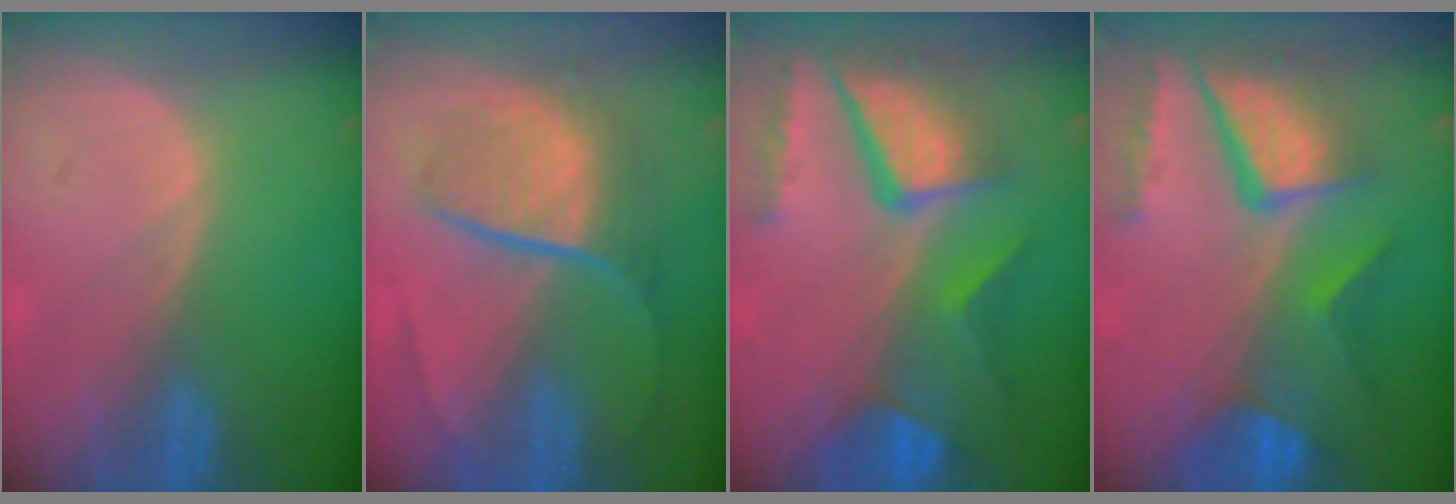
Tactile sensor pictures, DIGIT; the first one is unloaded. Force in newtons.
{"total": 9.2, "press": 7.7, "slide": 5.0}
{"total": 11.2, "press": 9.3, "slide": 6.3}
{"total": 11.2, "press": 9.3, "slide": 6.3}